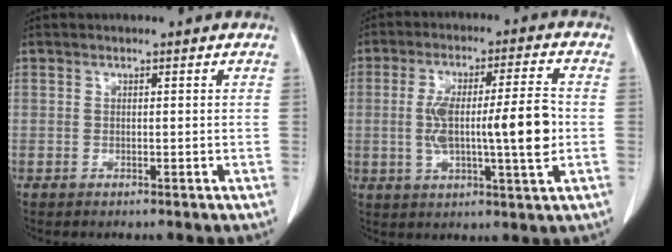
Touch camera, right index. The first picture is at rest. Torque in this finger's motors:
{"motor_torque": [1.72, -0.31, 0.87, 0.20]}